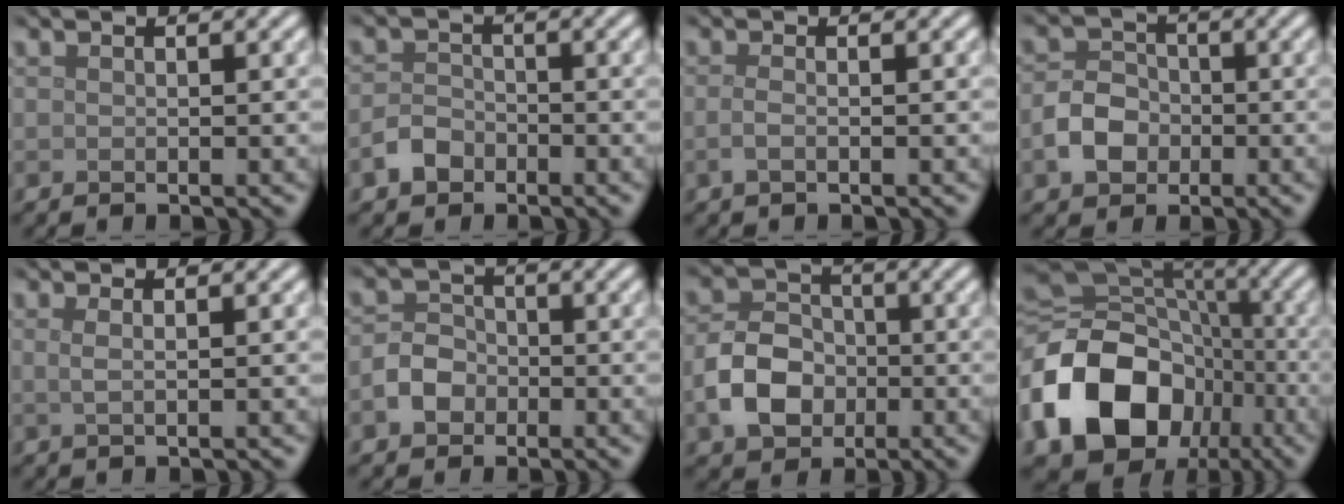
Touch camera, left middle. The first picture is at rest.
{"total": 2.3, "force": [-1.4, 1.6, 0.9], "torque": [-0.012, 0.006, -0.032]}
{"total": 1.2, "force": [-0.3, 0.5, 1.0], "torque": [-0.022, -0.003, -0.011]}
{"total": 3.5, "force": [-1.2, 2.8, 1.8], "torque": [-0.034, 0.004, -0.026]}
{"total": 1.5, "force": [0.4, 0.7, 1.2], "torque": [-0.016, -0.003, -0.001]}
{"total": 2.8, "force": [-1.2, 2.2, 1.3], "torque": [-0.021, 0.006, -0.027]}
{"total": 5.2, "force": [-1.5, 3.9, 3.0], "torque": [-0.059, 0.003, -0.033]}
{"total": 17.9, "force": [-5.8, 13.9, 9.7], "torque": [-0.223, -0.015, -0.111]}